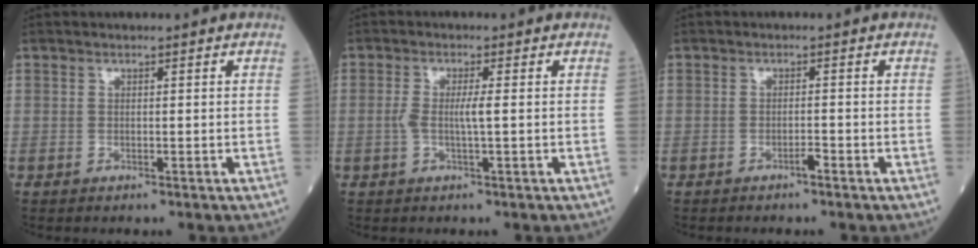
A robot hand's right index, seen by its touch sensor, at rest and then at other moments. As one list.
[{"total": 2.9, "force": [-0.1, 0.0, 2.9], "torque": [-0.061, -0.002, -0.004]}, {"total": 1.0, "force": [-0.8, 0.1, 0.6], "torque": [-0.010, 0.002, -0.014]}]